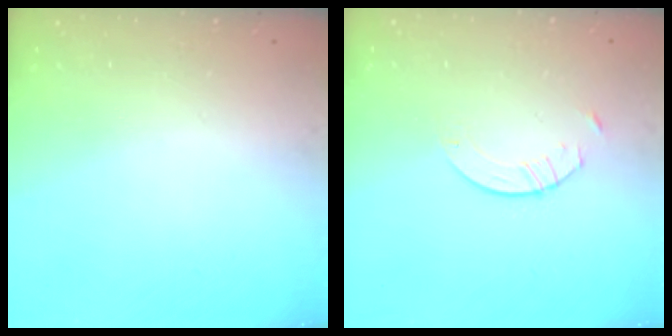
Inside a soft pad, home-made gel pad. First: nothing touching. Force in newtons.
{"total": 2.9, "press": 2.9, "slide": 0.3}